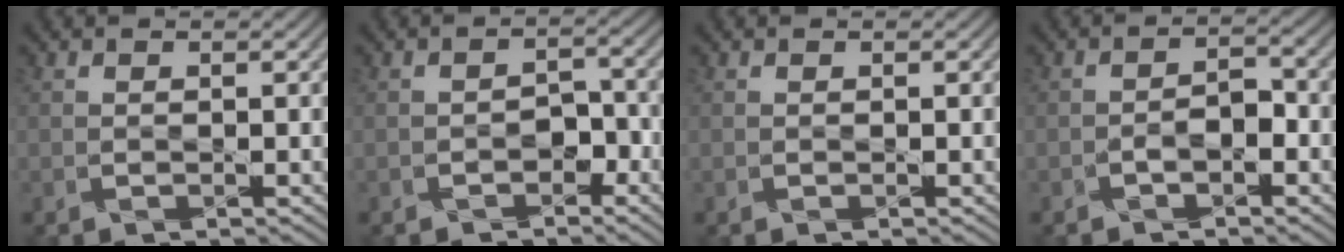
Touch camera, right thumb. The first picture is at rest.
{"total": 2.3, "force": [-1.7, 1.3, 0.7], "torque": [-0.007, 0.008, -0.026]}
{"total": 0.0}
{"total": 2.1, "force": [-1.5, 1.0, 1.2], "torque": [-0.014, 0.007, -0.027]}